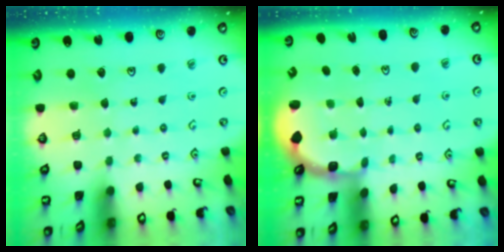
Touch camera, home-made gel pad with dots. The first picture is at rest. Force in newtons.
{"total": 2.9, "press": 1.8, "slide": 2.3}